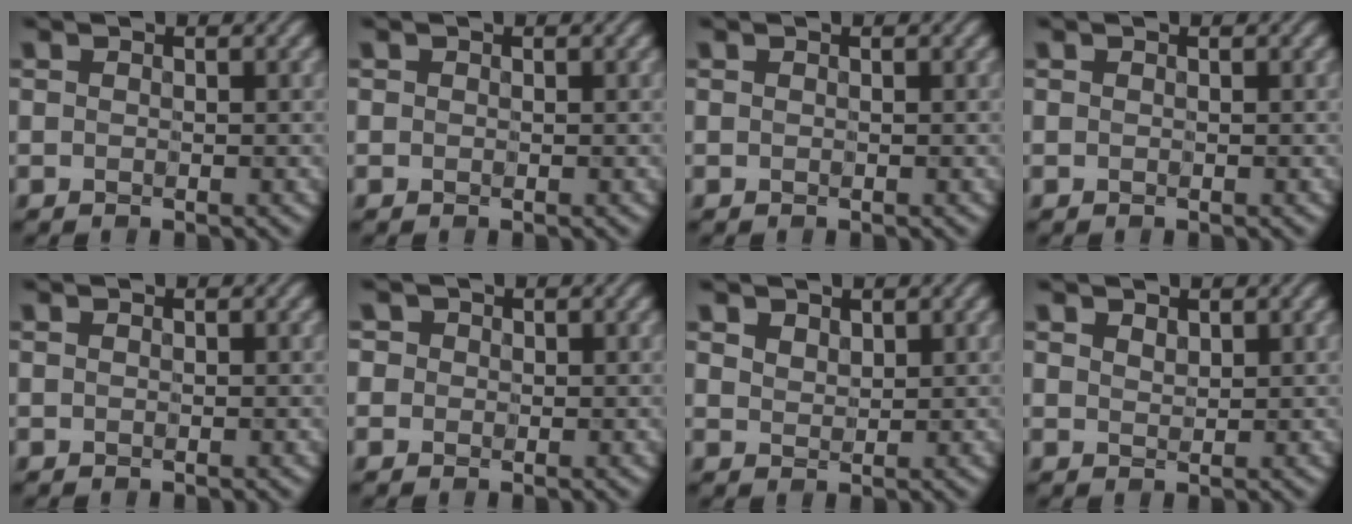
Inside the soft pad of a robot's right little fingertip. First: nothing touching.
{"total": 0.0}
{"total": 0.0}
{"total": 0.0}
{"total": 0.0}
{"total": 1.1, "force": [0.2, 1.1, 0.1], "torque": [-0.006, -0.010, 0.011]}
{"total": 1.9, "force": [1.2, 1.1, 0.9], "torque": [-0.023, -0.002, 0.030]}
{"total": 1.2, "force": [0.9, 0.6, 0.6], "torque": [-0.012, 0.000, 0.022]}